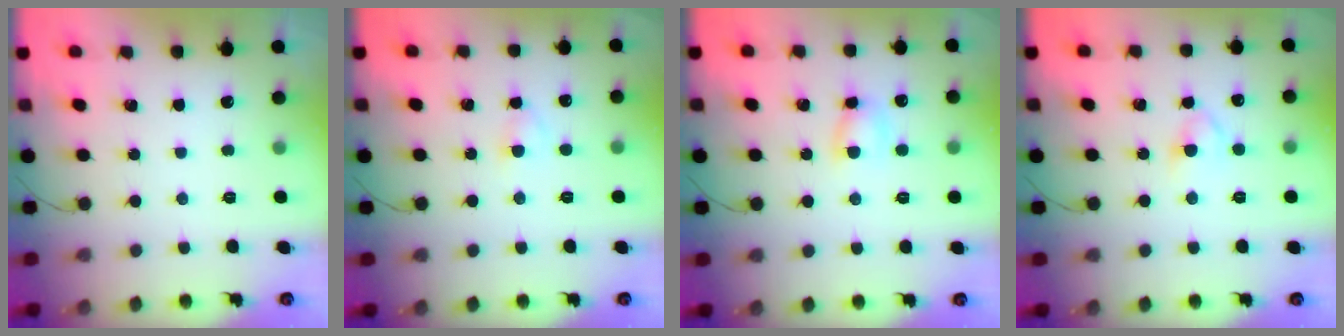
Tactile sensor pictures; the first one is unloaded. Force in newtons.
{"total": 2.4, "press": 2.3, "slide": 0.9}
{"total": 5.1, "press": 5.0, "slide": 0.7}
{"total": 3.9, "press": 3.6, "slide": 1.5}